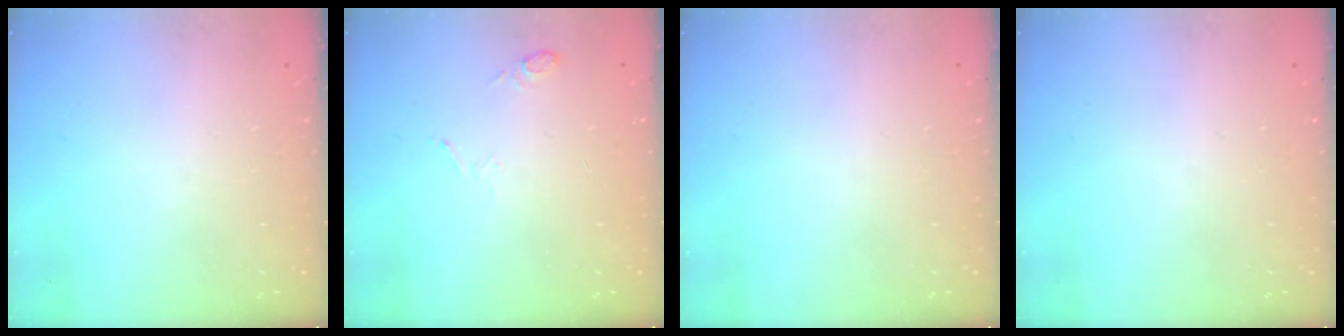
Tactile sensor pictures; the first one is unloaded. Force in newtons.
{"total": 13.2, "press": 5.8, "slide": 11.9}
{"total": 0.0}
{"total": 0.0}